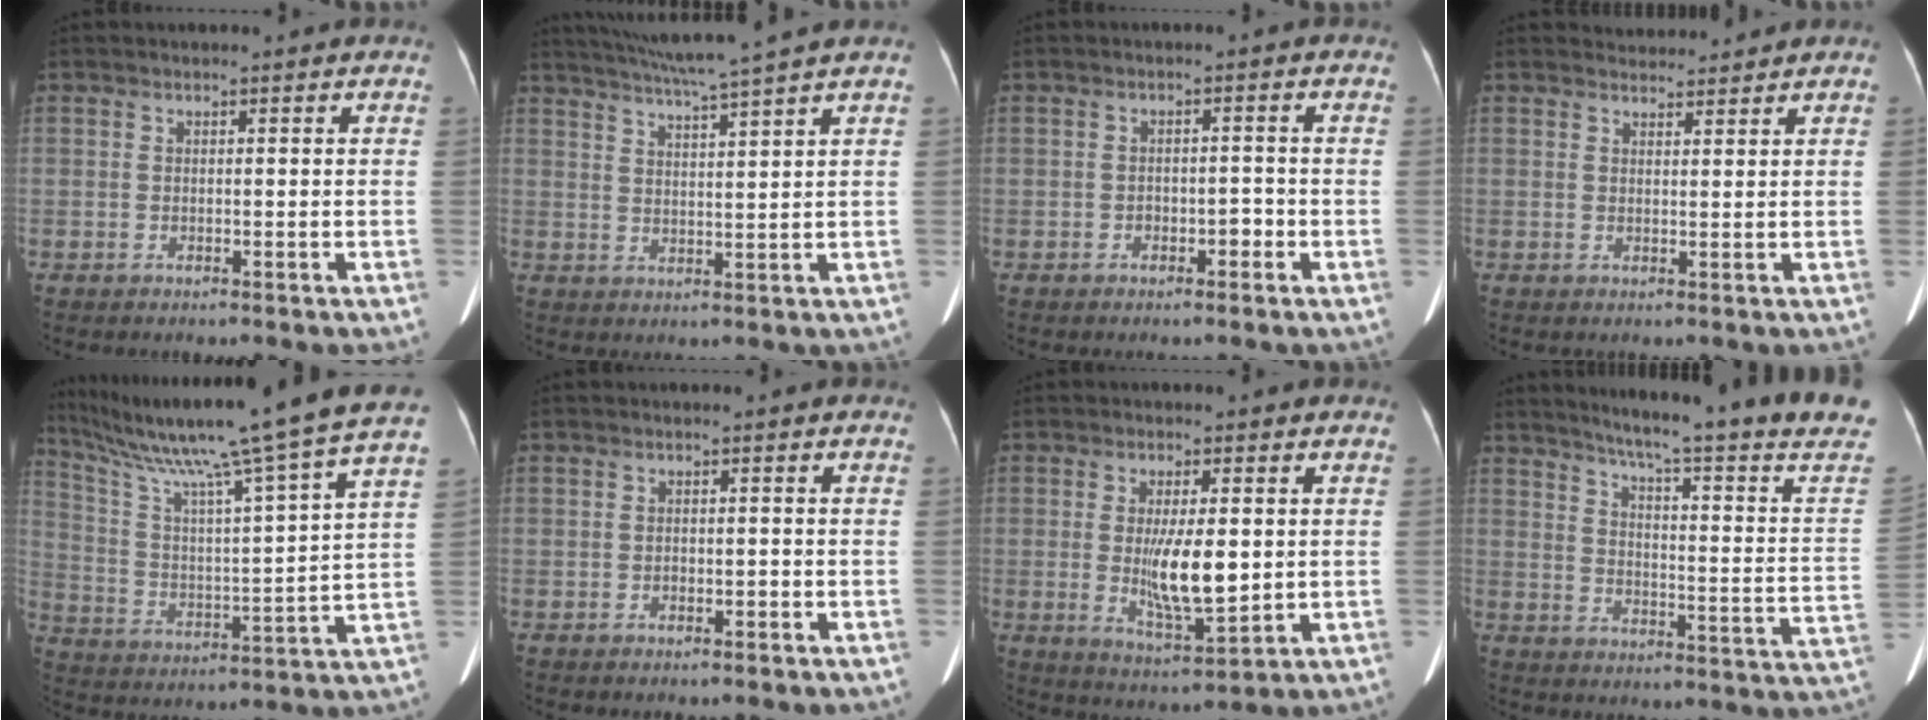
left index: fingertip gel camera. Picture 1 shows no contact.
{"total": 9.0, "force": [7.7, -2.0, 4.2], "torque": [-0.073, 0.006, 0.122]}
{"total": 2.0, "force": [-1.2, 1.0, 1.2], "torque": [-0.019, 0.006, -0.018]}
{"total": 2.4, "force": [2.3, 0.2, -0.4], "torque": [-0.002, 0.009, 0.039]}
{"total": 26.2, "force": [21.2, -2.1, 15.1], "torque": [-0.262, -0.026, 0.313]}
{"total": 0.9, "force": [-0.6, 0.4, 0.6], "torque": [-0.012, 0.000, -0.010]}
{"total": 8.7, "force": [0.0, 2.2, 8.5], "torque": [-0.156, -0.019, 0.005]}
{"total": 23.9, "force": [19.8, -1.5, 13.3], "torque": [-0.194, -0.075, 0.246]}